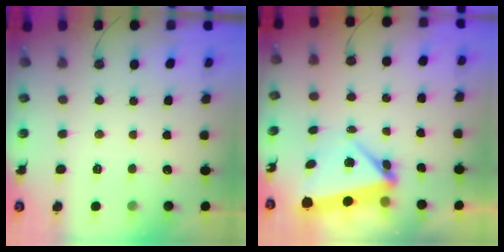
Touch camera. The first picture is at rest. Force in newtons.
{"total": 5.7, "press": 5.7, "slide": 0.1}